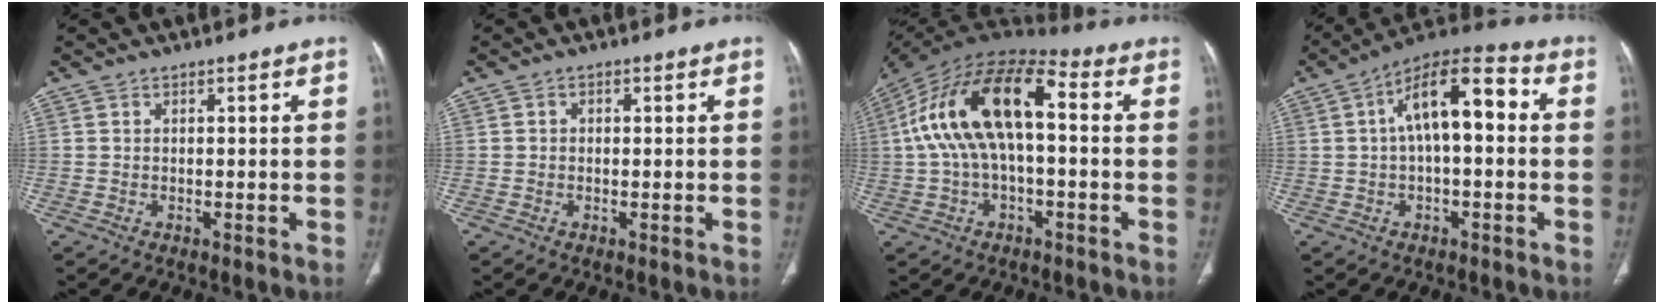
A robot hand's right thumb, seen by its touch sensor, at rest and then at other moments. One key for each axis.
{"total": 0.9, "fx": 0.1, "fy": 0.7, "fz": 0.5, "tx": -0.004, "ty": 0.002, "tz": 0.000}
{"total": 18.7, "fx": 1.6, "fy": 9.1, "fz": 16.2, "tx": -0.304, "ty": 0.052, "tz": 0.018}
{"total": 13.5, "fx": 1.8, "fy": 5.9, "fz": 12.0, "tx": -0.190, "ty": 0.041, "tz": 0.021}